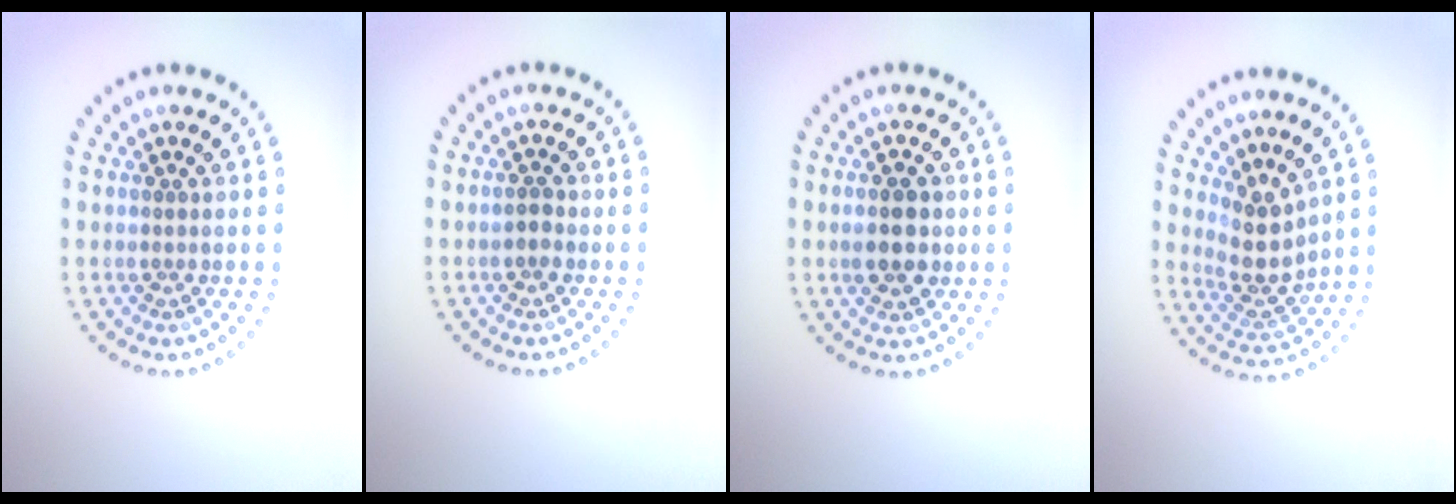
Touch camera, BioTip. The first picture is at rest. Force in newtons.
{"total": 1.1, "press": 1.1, "slide": 0.2}
{"total": 3.3, "press": 3.3, "slide": 0.1}
{"total": 3.2, "press": 2.3, "slide": 2.2}